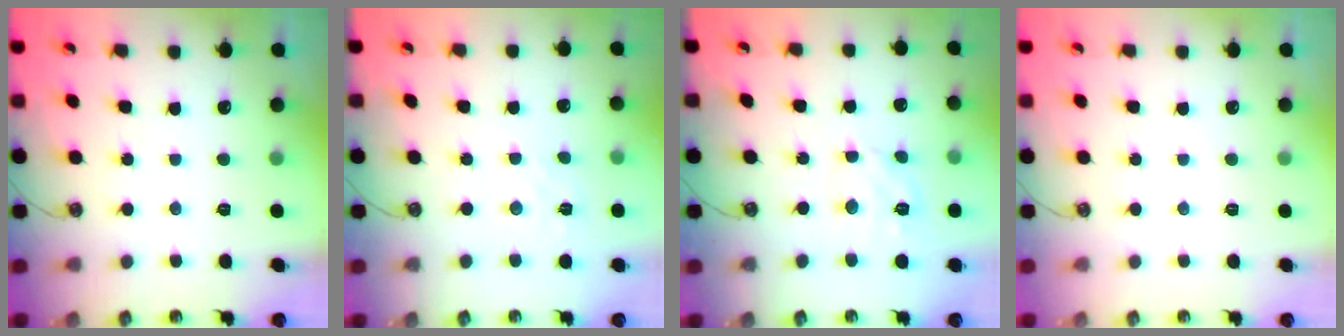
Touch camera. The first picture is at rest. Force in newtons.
{"total": 2.8, "press": 2.8, "slide": 0.5}
{"total": 10.4, "press": 10.3, "slide": 0.8}
{"total": 0.0}